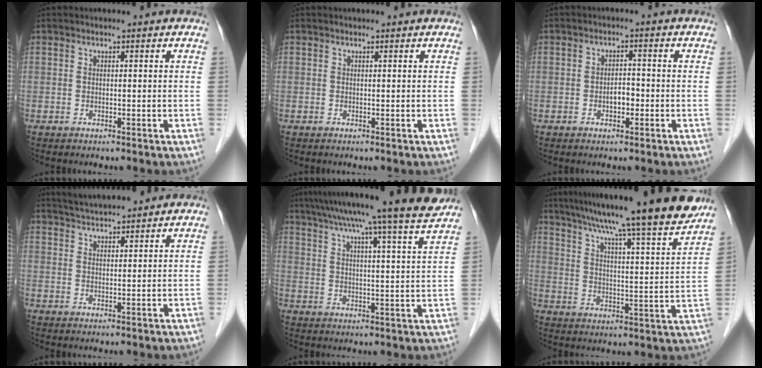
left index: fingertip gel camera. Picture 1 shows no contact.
{"total": 0.0}
{"total": 2.3, "force": [-0.8, 1.2, 1.7], "torque": [-0.025, 0.006, -0.013]}
{"total": 6.7, "force": [6.2, 1.0, 2.3], "torque": [-0.041, 0.029, 0.103]}
{"total": 18.3, "force": [15.7, -1.8, 9.3], "torque": [-0.152, -0.009, 0.212]}
{"total": 20.7, "force": [17.6, -0.5, 10.9], "torque": [-0.170, -0.014, 0.250]}